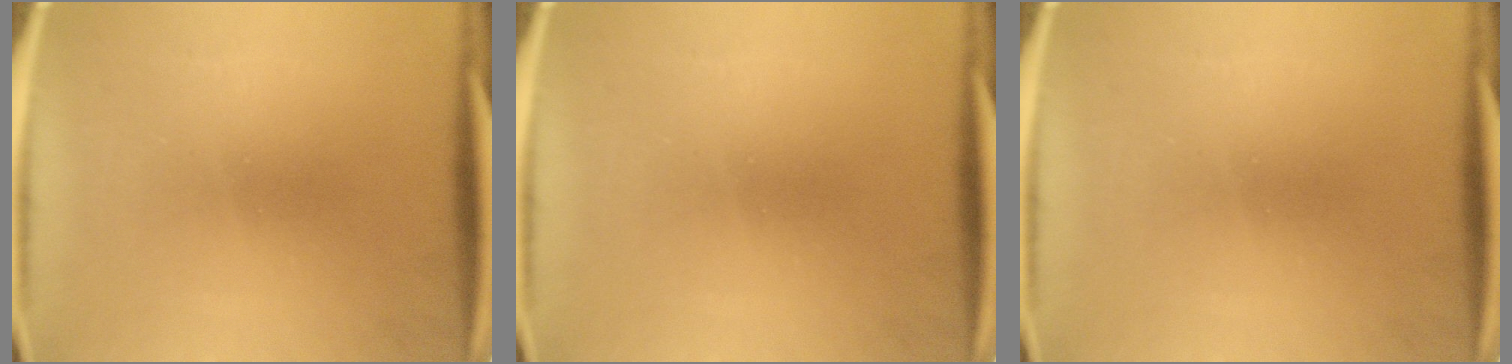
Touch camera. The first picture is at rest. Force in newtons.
{"total": 0.0}
{"total": 0.0}